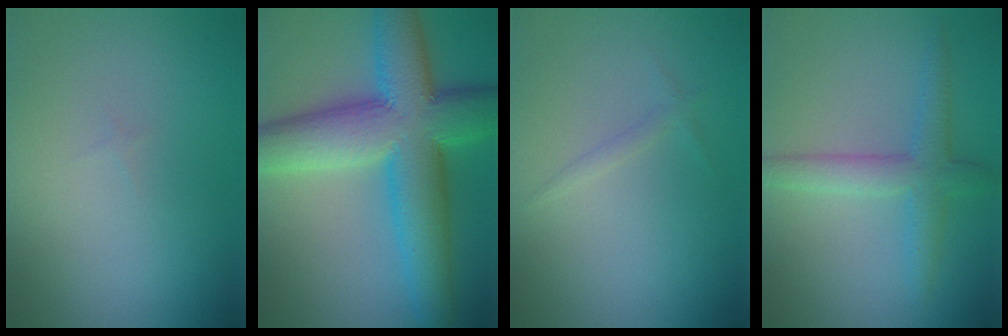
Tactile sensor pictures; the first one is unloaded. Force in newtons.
{"total": 11.8, "press": 11.8, "slide": 0.1}
{"total": 0.8, "press": 0.8, "slide": 0.1}
{"total": 3.5, "press": 3.5, "slide": 0.1}